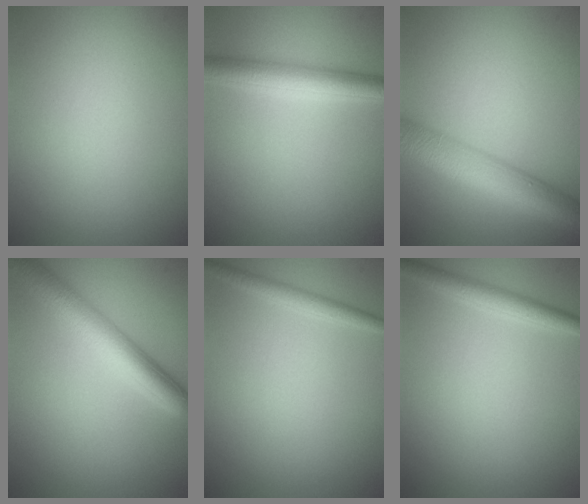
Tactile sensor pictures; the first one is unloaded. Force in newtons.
{"total": 3.8, "press": 3.8, "slide": 0.1}
{"total": 6.7, "press": 6.7, "slide": 0.2}
{"total": 5.4, "press": 5.4, "slide": 0.2}
{"total": 1.5, "press": 1.5, "slide": 0.1}
{"total": 2.2, "press": 2.2, "slide": 0.1}